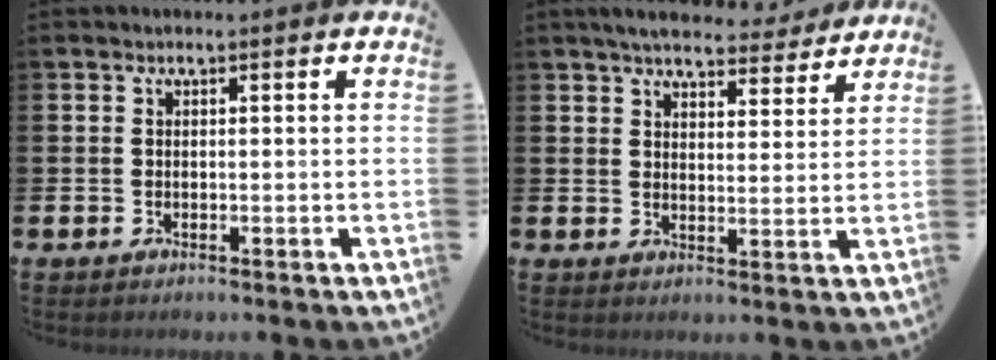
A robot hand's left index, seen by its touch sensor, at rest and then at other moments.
{"total": 5.6, "force": [5.3, 1.1, 1.3], "torque": [-0.035, -0.028, 0.092]}